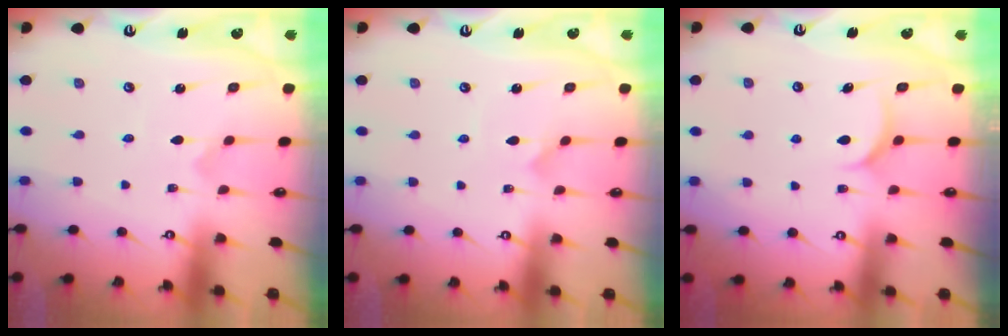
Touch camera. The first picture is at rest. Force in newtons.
{"total": 2.9, "press": 2.9, "slide": 0.2}
{"total": 6.2, "press": 6.2, "slide": 0.2}